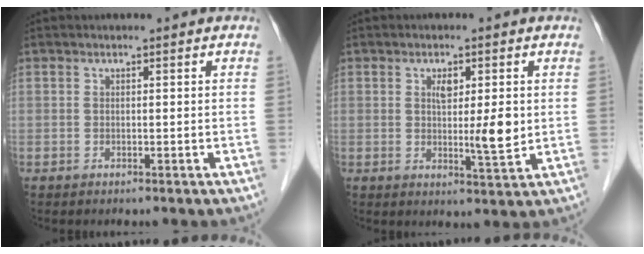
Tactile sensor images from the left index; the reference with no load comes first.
{"total": 5.6, "force": [0.7, 1.3, 5.4], "torque": [-0.081, -0.006, 0.011]}